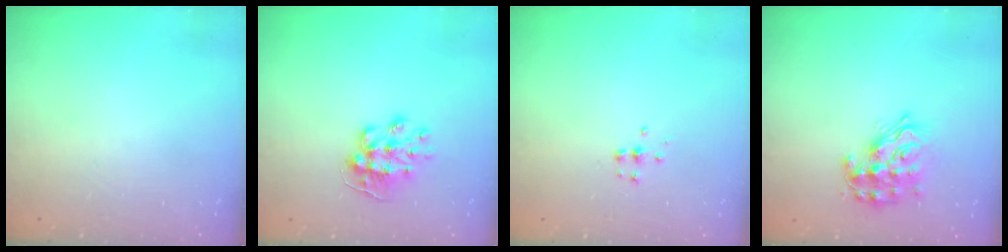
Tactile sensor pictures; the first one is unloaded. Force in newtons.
{"total": 9.9, "press": 9.9, "slide": 0.4}
{"total": 4.8, "press": 4.7, "slide": 0.4}
{"total": 15.1, "press": 15.0, "slide": 1.3}